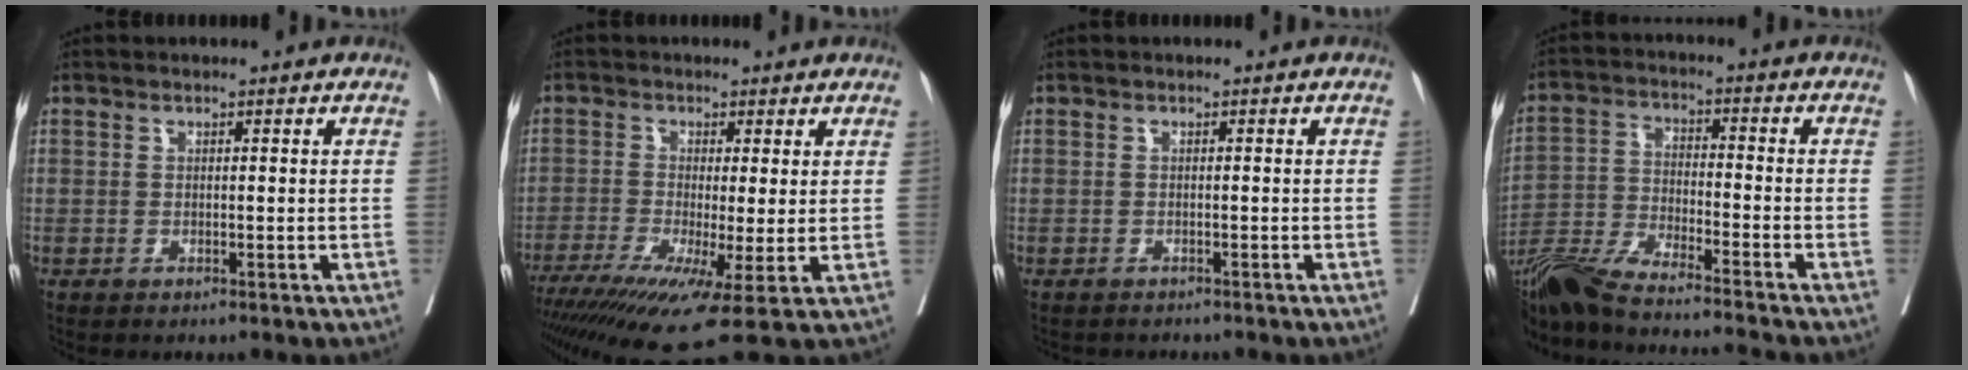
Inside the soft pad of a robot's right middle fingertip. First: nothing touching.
{"total": 11.1, "force": [-5.6, 0.2, 9.6], "torque": [-0.145, -0.025, -0.088]}
{"total": 2.6, "force": [-2.4, 0.9, 0.5], "torque": [-0.015, -0.004, -0.031]}
{"total": 16.8, "force": [-14.9, -0.5, 7.6], "torque": [-0.147, -0.023, -0.262]}